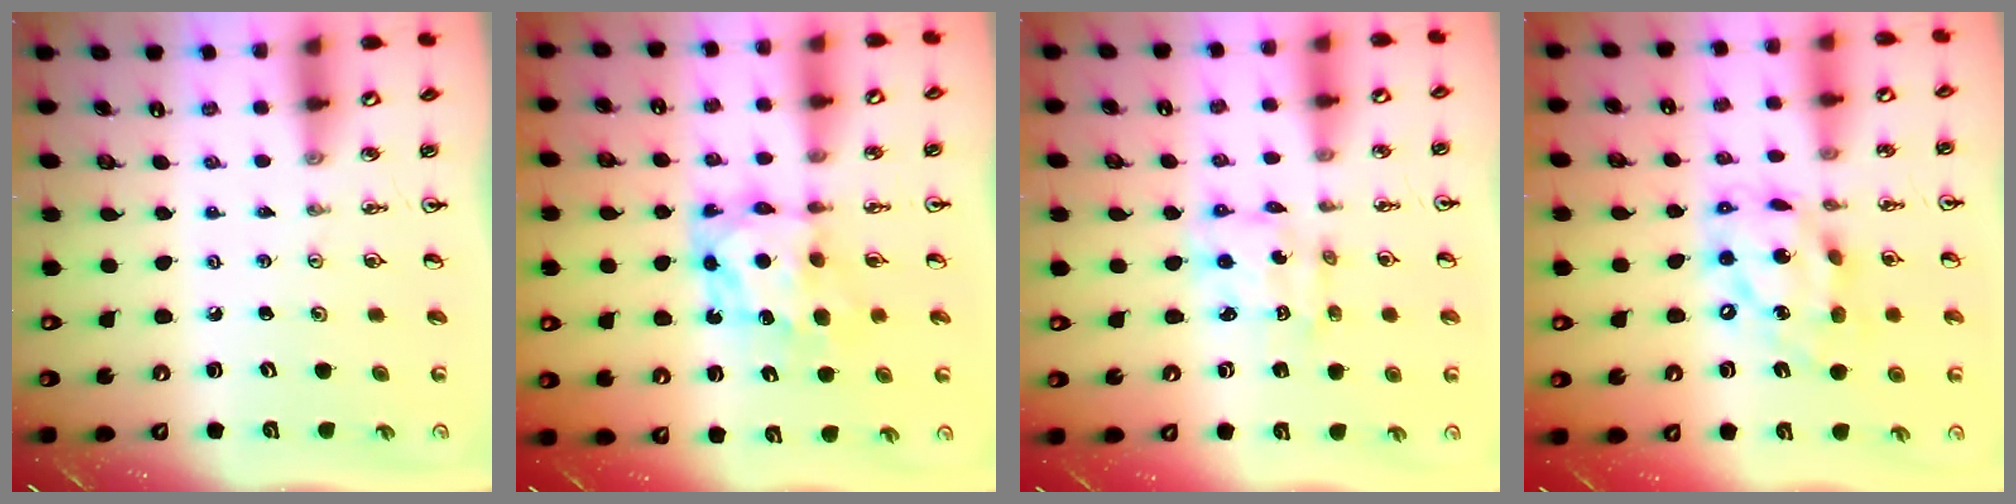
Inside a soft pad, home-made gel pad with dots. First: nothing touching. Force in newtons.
{"total": 7.5, "press": 7.5, "slide": 0.6}
{"total": 5.5, "press": 5.5, "slide": 0.2}
{"total": 14.6, "press": 14.5, "slide": 1.0}